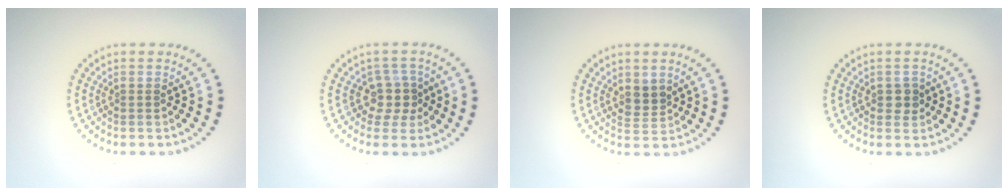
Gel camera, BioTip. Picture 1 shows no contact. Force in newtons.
{"total": 2.5, "press": 1.9, "slide": 1.6}
{"total": 1.9, "press": 1.6, "slide": 1.1}
{"total": 1.3, "press": 1.3, "slide": 0.3}